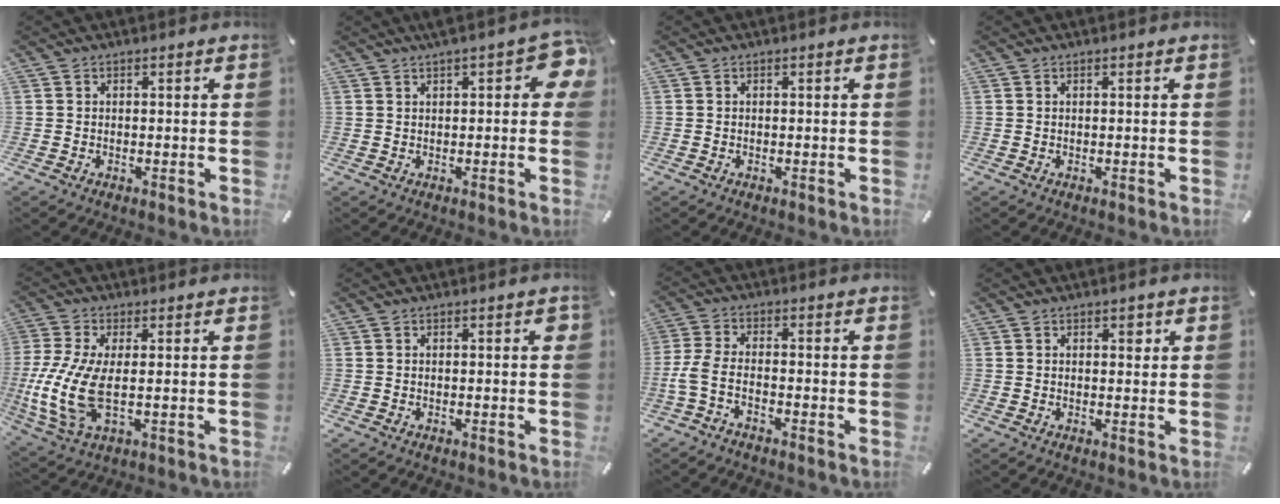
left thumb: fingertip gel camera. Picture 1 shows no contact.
{"total": 7.1, "force": [2.3, 2.9, 6.1], "torque": [-0.080, -0.001, 0.035]}
{"total": 0.0}
{"total": 0.0}
{"total": 12.4, "force": [-0.4, 5.1, 11.3], "torque": [-0.253, -0.024, -0.004]}
{"total": 1.0, "force": [0.1, 0.6, 0.8], "torque": [-0.014, 0.004, 0.000]}
{"total": 4.6, "force": [-2.7, 1.4, 3.4], "torque": [-0.083, -0.004, -0.052]}
{"total": 1.8, "force": [0.7, 1.2, 1.1], "torque": [0.001, -0.005, 0.006]}